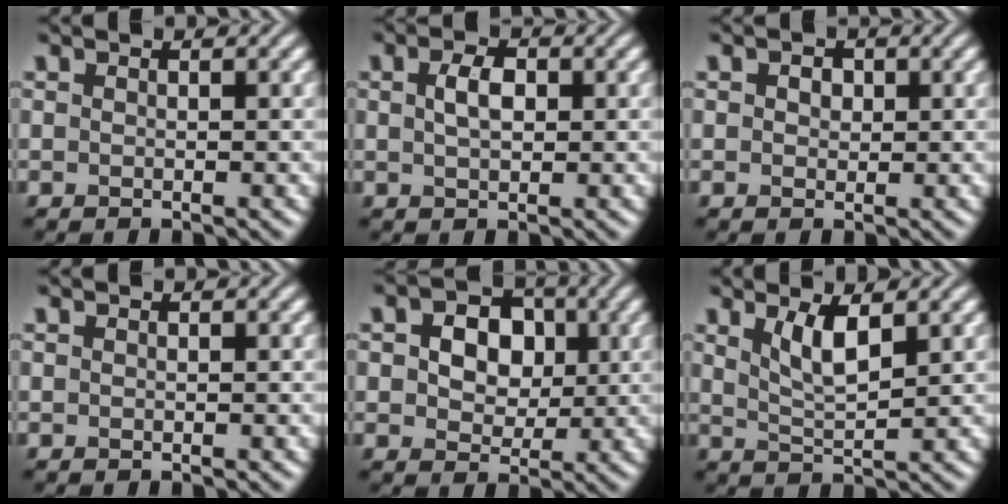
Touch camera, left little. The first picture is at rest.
{"total": 2.4, "force": [0.5, 1.4, 1.9], "torque": [-0.041, 0.003, 0.008]}
{"total": 1.5, "force": [0.5, 1.2, 0.9], "torque": [-0.010, 0.005, 0.000]}
{"total": 0.0}
{"total": 6.1, "force": [1.2, 4.6, 3.9], "torque": [-0.062, 0.013, 0.002]}
{"total": 3.2, "force": [1.6, 0.9, 2.6], "torque": [-0.051, -0.007, 0.034]}